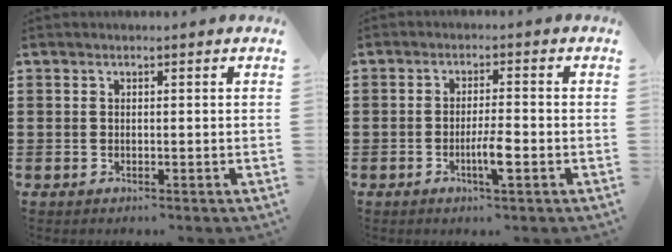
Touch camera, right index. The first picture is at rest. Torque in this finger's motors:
{"motor_torque": [0.33, -0.23, 0.31, 0.04]}